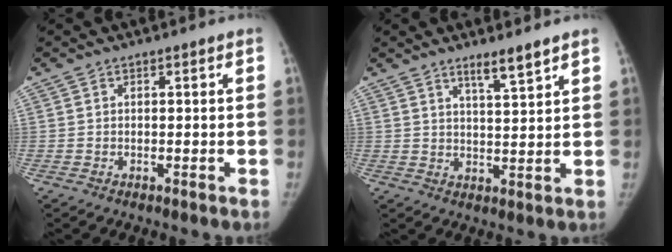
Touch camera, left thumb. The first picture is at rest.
{"total": 4.6, "force": [3.6, 0.2, 3.0], "torque": [-0.044, -0.032, 0.060]}